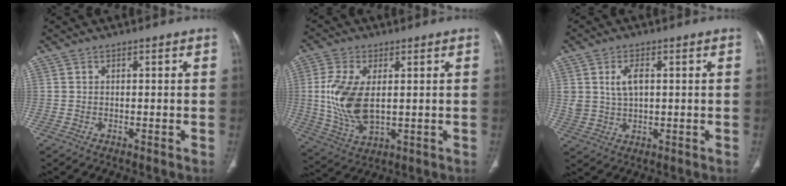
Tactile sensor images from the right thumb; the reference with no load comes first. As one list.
[{"total": 12.9, "force": [0.9, 7.0, 10.8], "torque": [-0.234, -0.010, 0.025]}, {"total": 5.1, "force": [1.3, 3.0, 3.9], "torque": [-0.070, -0.003, 0.031]}]